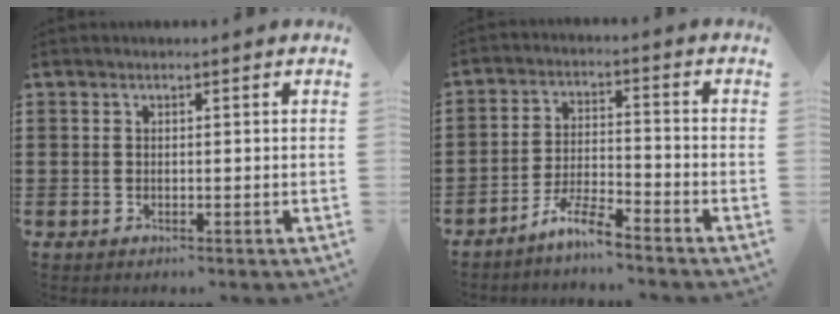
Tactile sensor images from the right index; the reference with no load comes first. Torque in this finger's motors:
{"motor_torque": [0.34, 0.77, -0.91, -0.21]}